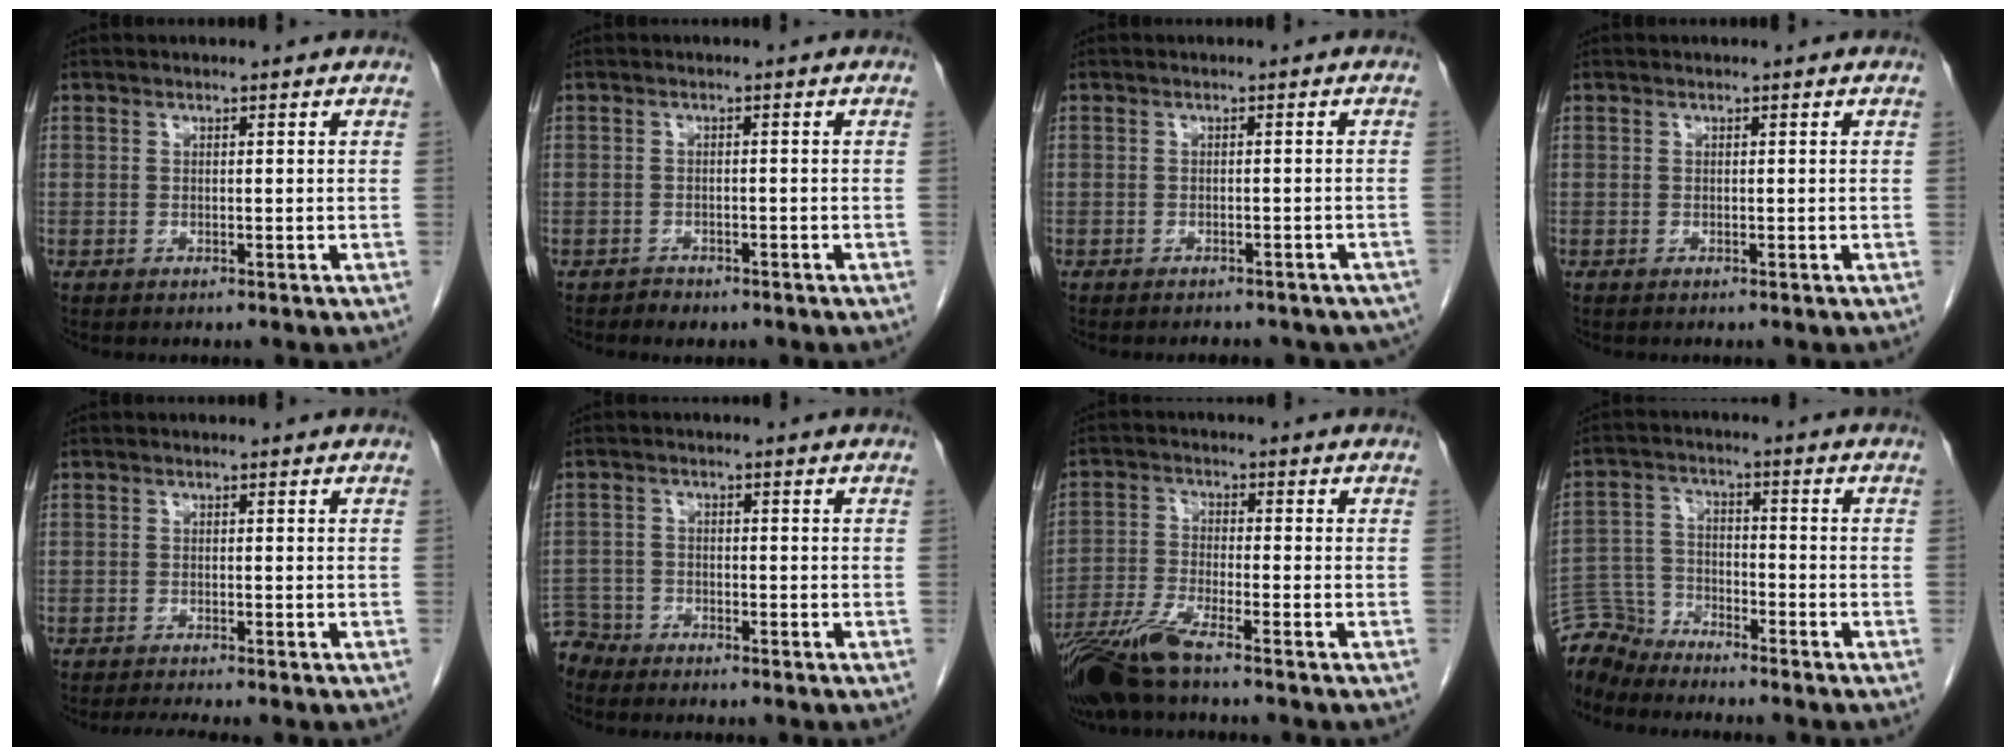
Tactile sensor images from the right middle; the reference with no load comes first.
{"total": 1.7, "force": [-1.4, 1.0, 0.3], "torque": [-0.007, 0.002, -0.018]}
{"total": 9.4, "force": [-8.0, 3.8, 3.2], "torque": [-0.041, -0.001, -0.076]}
{"total": 0.0}
{"total": 2.2, "force": [-1.9, -0.6, 0.9], "torque": [-0.022, -0.010, -0.034]}
{"total": 3.9, "force": [-3.7, 1.0, -0.9], "torque": [0.022, -0.006, -0.074]}
{"total": 8.1, "force": [-6.4, 0.1, 5.0], "torque": [-0.101, -0.027, -0.125]}
{"total": 7.0, "force": [-6.9, 1.1, -0.7], "torque": [0.006, 0.008, -0.139]}